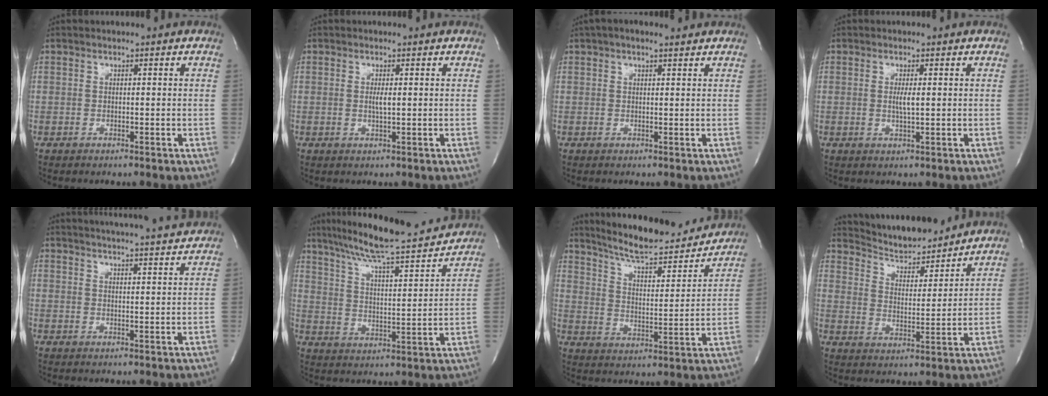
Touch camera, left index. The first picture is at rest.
{"total": 1.5, "force": [0.1, 0.1, 1.5], "torque": [-0.033, -0.003, 0.002]}
{"total": 4.3, "force": [3.2, 1.2, 2.6], "torque": [-0.046, 0.025, 0.049]}
{"total": 2.1, "force": [0.1, 0.1, 2.1], "torque": [-0.043, -0.004, 0.002]}
{"total": 13.5, "force": [12.8, 0.0, 4.2], "torque": [-0.070, -0.006, 0.164]}
{"total": 19.9, "force": [17.7, 1.3, 9.1], "torque": [-0.158, 0.001, 0.265]}
{"total": 18.5, "force": [16.7, 2.8, 7.4], "torque": [-0.117, -0.006, 0.249]}
{"total": 12.8, "force": [12.2, 1.7, 3.3], "torque": [-0.058, -0.001, 0.200]}